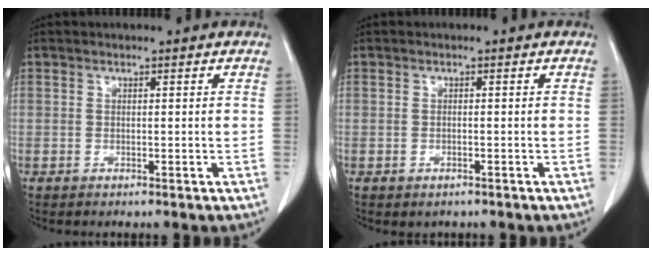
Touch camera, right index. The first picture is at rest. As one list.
[{"total": 0.7, "force": [-0.4, 0.5, 0.3], "torque": [-0.010, -0.001, 0.003]}]